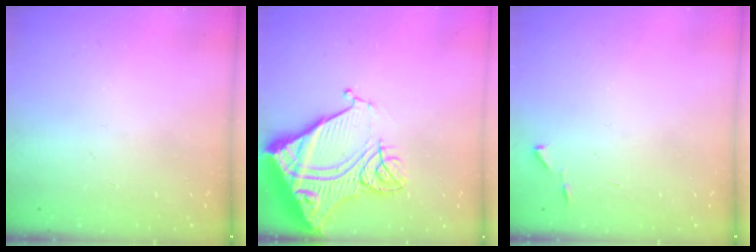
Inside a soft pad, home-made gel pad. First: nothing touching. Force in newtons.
{"total": 20.1, "press": 19.9, "slide": 2.6}
{"total": 3.1, "press": 3.1, "slide": 0.3}